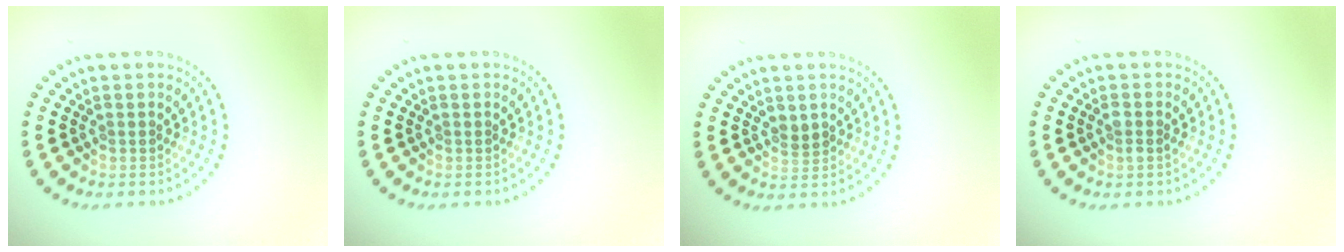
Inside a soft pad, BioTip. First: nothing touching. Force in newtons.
{"total": 0.0}
{"total": 1.2, "press": 1.2, "slide": 0.4}
{"total": 1.2, "press": 1.1, "slide": 0.5}